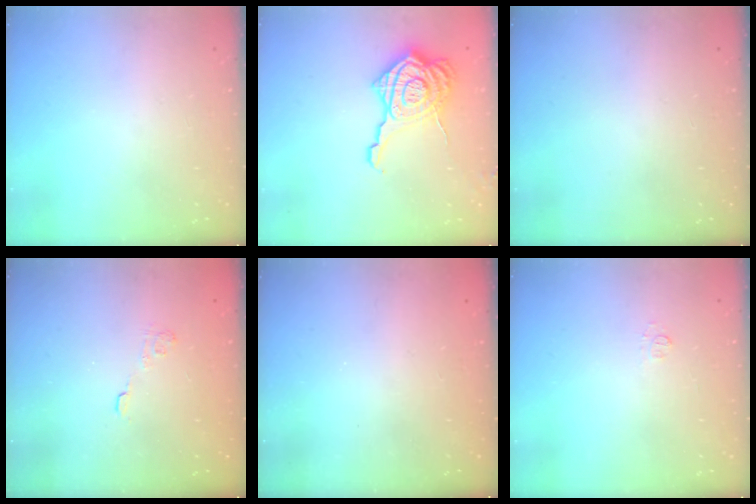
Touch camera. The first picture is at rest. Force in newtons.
{"total": 15.8, "press": 15.8, "slide": 1.2}
{"total": 0.0}
{"total": 2.9, "press": 2.5, "slide": 1.4}
{"total": 2.3, "press": 2.2, "slide": 0.8}
{"total": 3.5, "press": 3.5, "slide": 0.5}